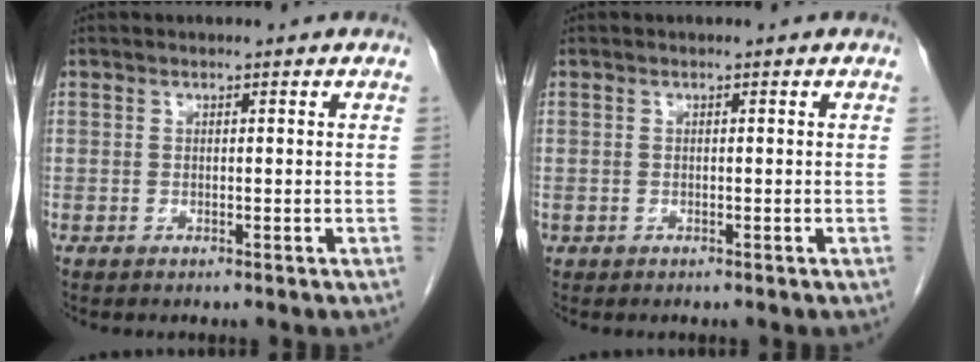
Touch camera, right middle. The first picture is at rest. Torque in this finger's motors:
{"motor_torque": [0.87, -0.65, 0.42, 0.05]}